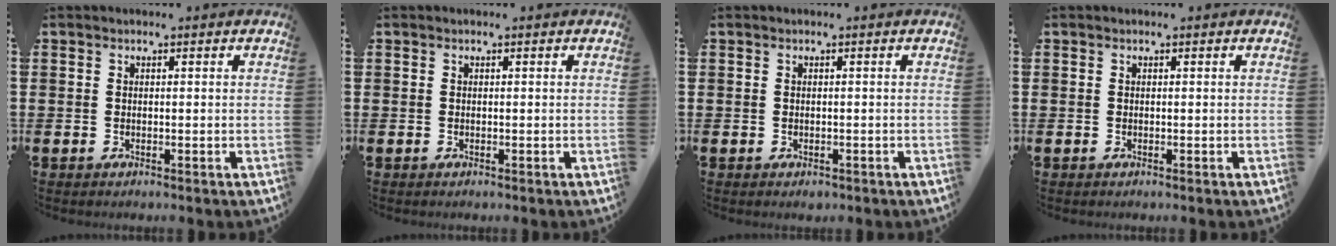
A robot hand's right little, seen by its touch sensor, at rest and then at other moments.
{"total": 0.0}
{"total": 0.0}
{"total": 0.0}